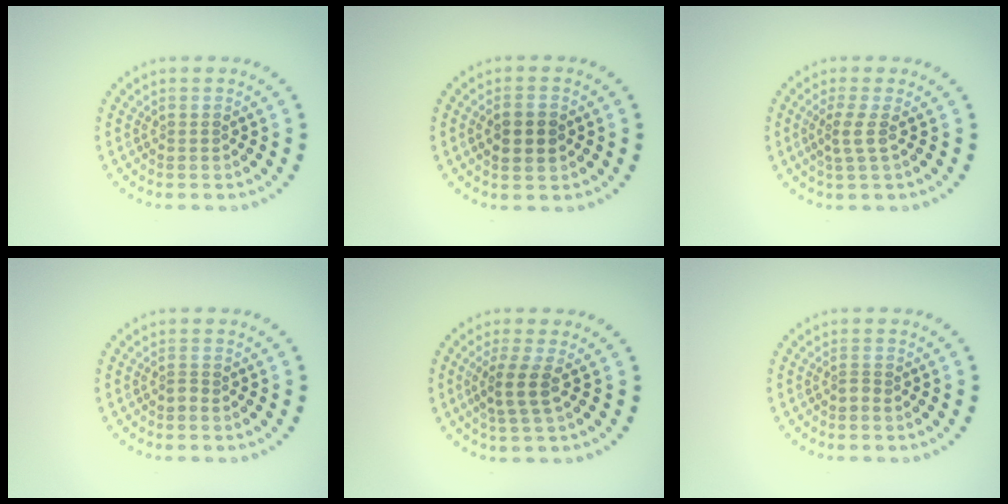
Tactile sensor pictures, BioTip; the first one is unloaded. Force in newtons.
{"total": 2.6, "press": 2.6, "slide": 0.1}
{"total": 1.7, "press": 1.3, "slide": 1.0}
{"total": 0.9, "press": 0.6, "slide": 0.7}
{"total": 2.5, "press": 2.0, "slide": 1.6}
{"total": 0.9, "press": 0.5, "slide": 0.7}